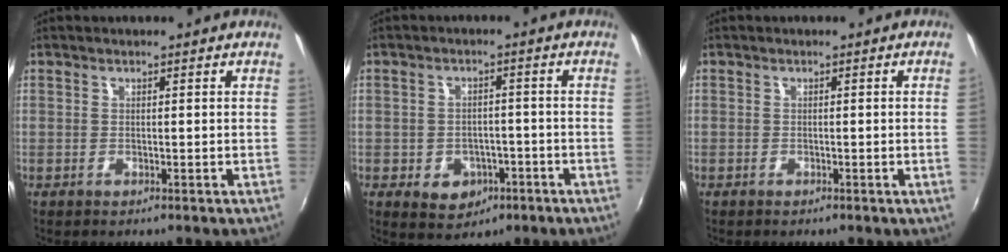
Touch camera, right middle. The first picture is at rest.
{"total": 6.7, "force": [-2.9, 5.4, 2.9], "torque": [-0.069, 0.008, -0.025]}
{"total": 1.1, "force": [-0.1, -0.7, 0.9], "torque": [-0.006, -0.009, 0.000]}